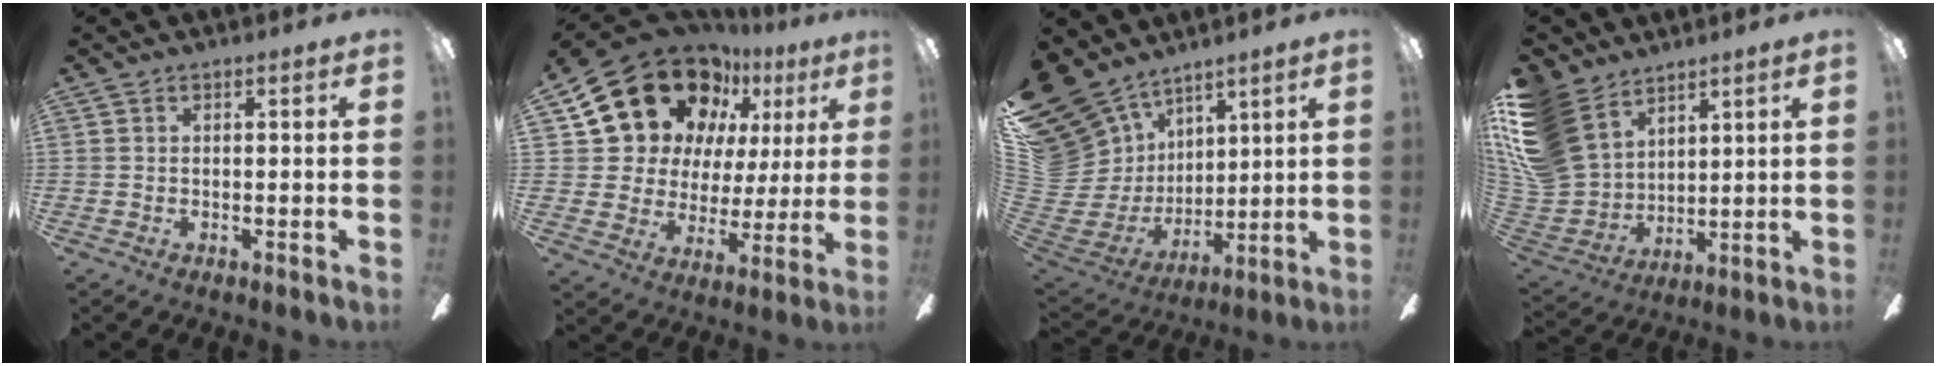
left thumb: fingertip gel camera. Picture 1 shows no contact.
{"total": 22.6, "force": [12.7, 15.6, 10.2], "torque": [-0.187, -0.070, 0.246]}
{"total": 19.6, "force": [12.1, 14.0, 6.5], "torque": [-0.195, -0.084, 0.253]}
{"total": 19.3, "force": [10.2, 13.6, 9.1], "torque": [-0.212, -0.043, 0.198]}